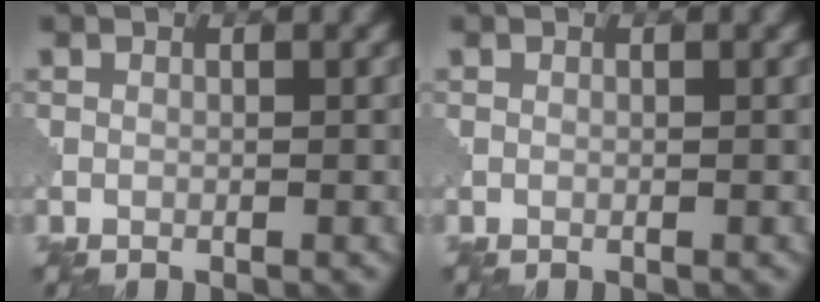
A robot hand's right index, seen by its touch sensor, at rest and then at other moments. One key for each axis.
{"total": 0.0}